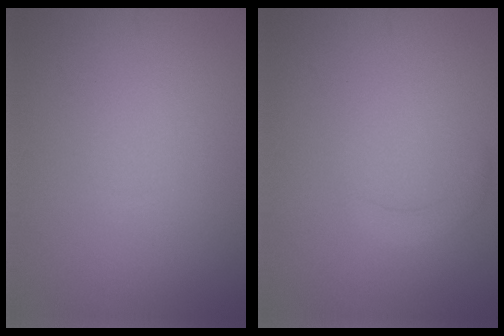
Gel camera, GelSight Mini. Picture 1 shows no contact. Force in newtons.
{"total": 1.3, "press": 1.3, "slide": 0.1}